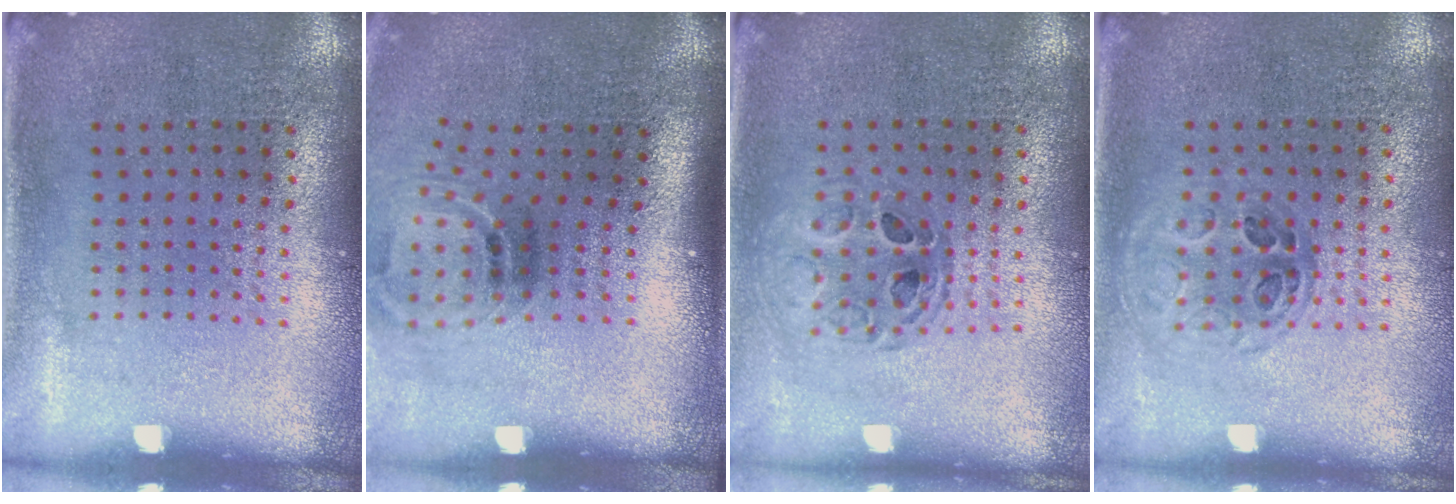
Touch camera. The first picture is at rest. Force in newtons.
{"total": 1.7, "press": 1.0, "slide": 1.3}
{"total": 0.8, "press": 0.8, "slide": 0.0}
{"total": 0.9, "press": 0.9, "slide": 0.3}